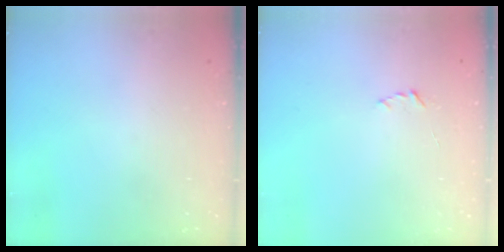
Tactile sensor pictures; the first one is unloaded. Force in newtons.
{"total": 1.9, "press": 1.9, "slide": 0.2}